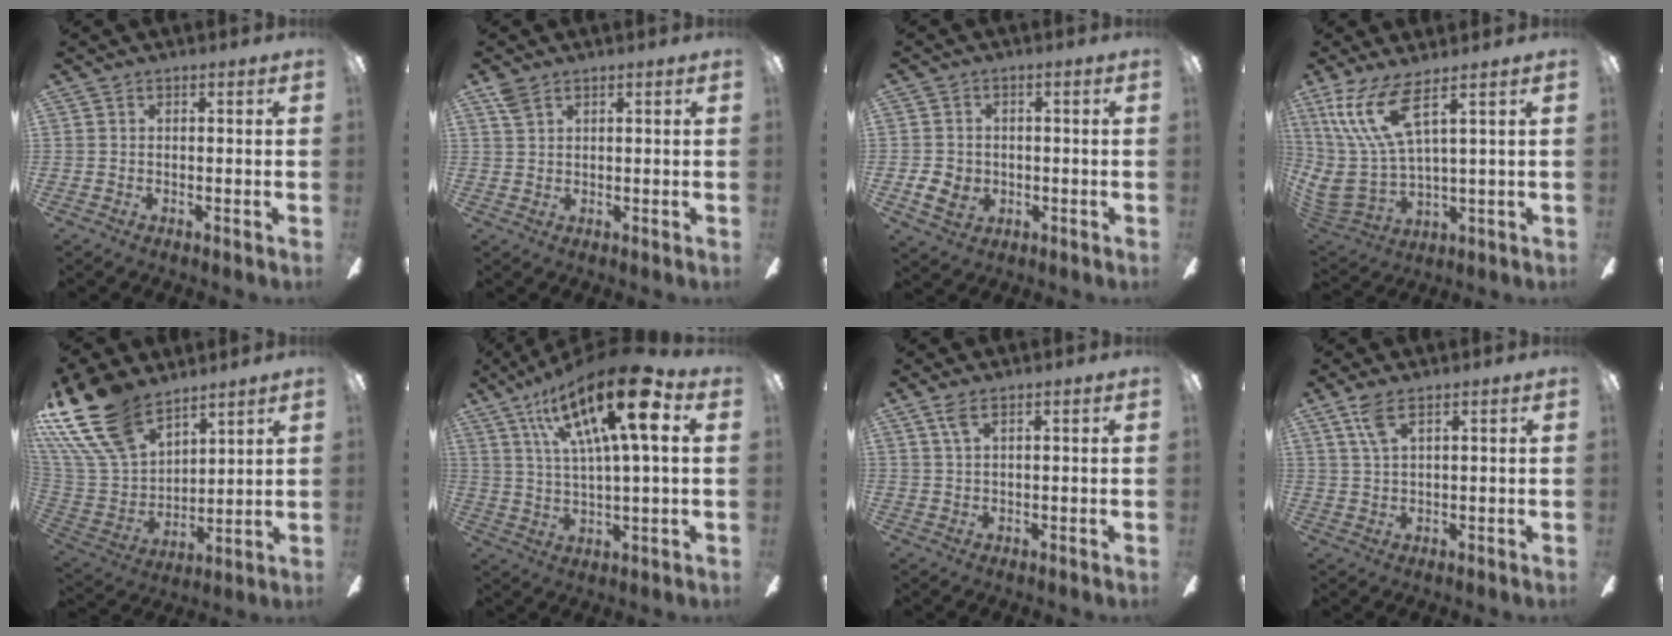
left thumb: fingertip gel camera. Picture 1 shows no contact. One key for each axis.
{"total": 3.1, "fx": 2.1, "fy": 1.7, "fz": 1.4, "tx": -0.034, "ty": -0.001, "tz": 0.041}
{"total": 5.6, "fx": -1.2, "fy": 4.9, "fz": 2.6, "tx": -0.043, "ty": 0.004, "tz": -0.023}
{"total": 17.0, "fx": 9.1, "fy": 5.9, "fz": 13.2, "tx": -0.306, "ty": -0.039, "tz": 0.156}
{"total": 22.8, "fx": 15.7, "fy": 12.0, "fz": 11.4, "tx": -0.271, "ty": -0.090, "tz": 0.290}
{"total": 21.9, "fx": 9.9, "fy": 6.3, "fz": 18.5, "tx": -0.325, "ty": -0.036, "tz": 0.148}
{"total": 3.4, "fx": 2.0, "fy": 1.3, "fz": 2.4, "tx": -0.054, "ty": 0.004, "tz": 0.036}
{"total": 5.2, "fx": 3.2, "fy": 1.9, "fz": 3.7, "tx": -0.083, "ty": 0.001, "tz": 0.058}